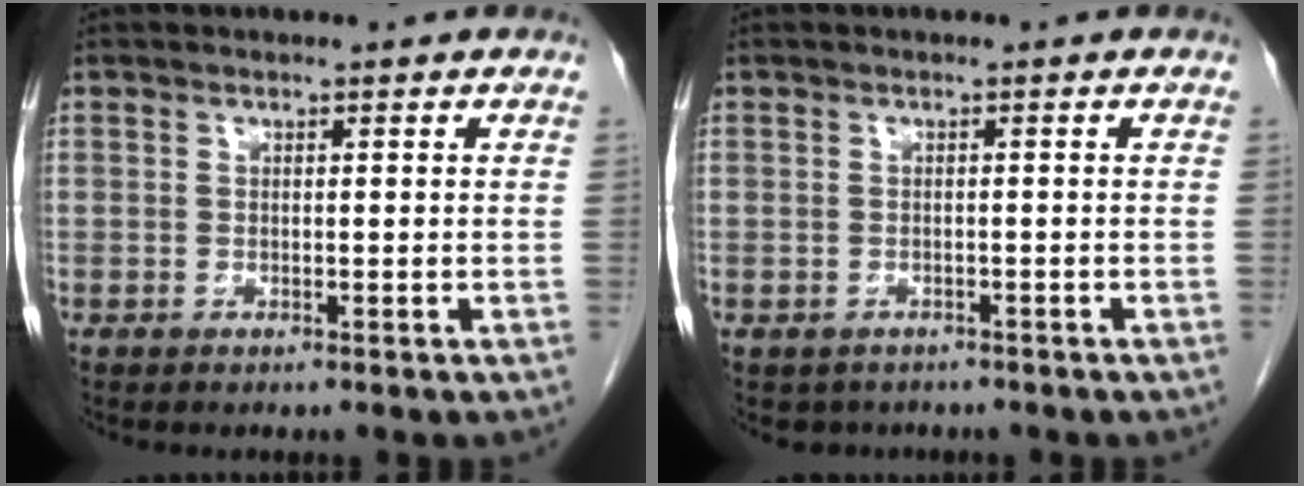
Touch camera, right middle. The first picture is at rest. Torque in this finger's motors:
{"motor_torque": [0.26, -0.05, 0.03, -0.01]}